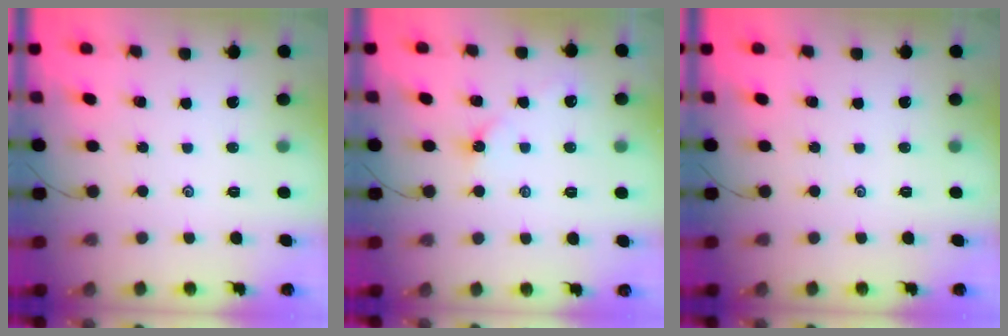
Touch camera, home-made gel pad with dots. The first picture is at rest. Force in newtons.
{"total": 2.9, "press": 2.9, "slide": 0.6}
{"total": 0.0}